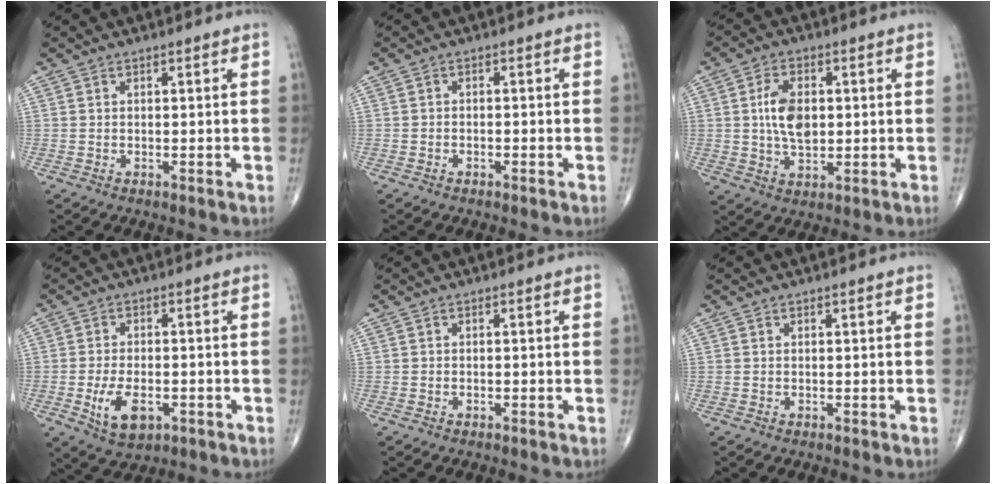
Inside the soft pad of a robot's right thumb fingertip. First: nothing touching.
{"total": 0.7, "force": [-0.5, 0.4, 0.3], "torque": [-0.007, 0.003, -0.011]}
{"total": 8.2, "force": [0.9, 4.9, 6.5], "torque": [-0.109, -0.001, 0.017]}
{"total": 7.6, "force": [-2.5, 4.2, 5.8], "torque": [-0.101, 0.001, -0.034]}
{"total": 0.0}
{"total": 0.0}